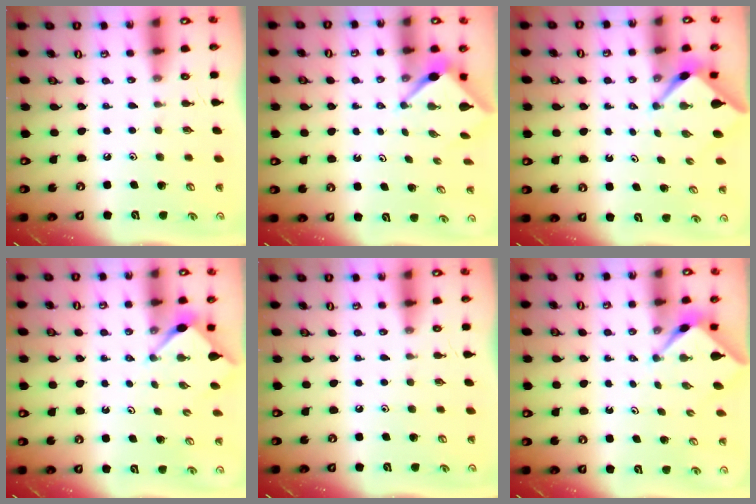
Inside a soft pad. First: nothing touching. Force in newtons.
{"total": 3.1, "press": 3.0, "slide": 0.3}
{"total": 2.5, "press": 2.5, "slide": 0.3}
{"total": 2.9, "press": 2.9, "slide": 0.3}
{"total": 0.0}
{"total": 2.2, "press": 2.2, "slide": 0.3}